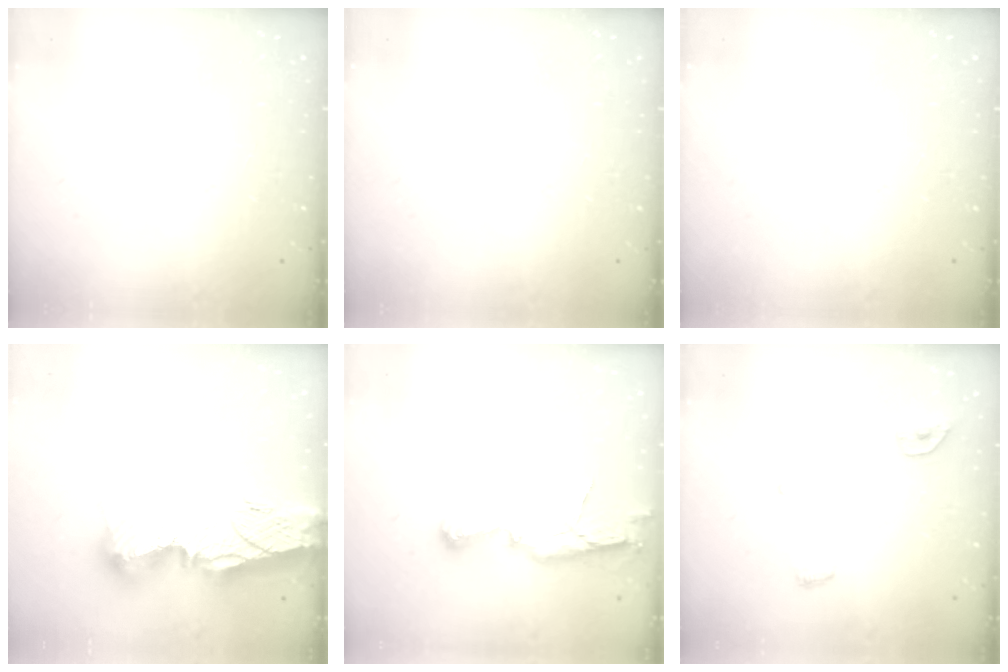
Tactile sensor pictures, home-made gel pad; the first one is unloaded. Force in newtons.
{"total": 0.0}
{"total": 0.0}
{"total": 15.5, "press": 15.4, "slide": 1.4}
{"total": 6.6, "press": 6.6, "slide": 0.4}
{"total": 4.6, "press": 4.6, "slide": 0.4}